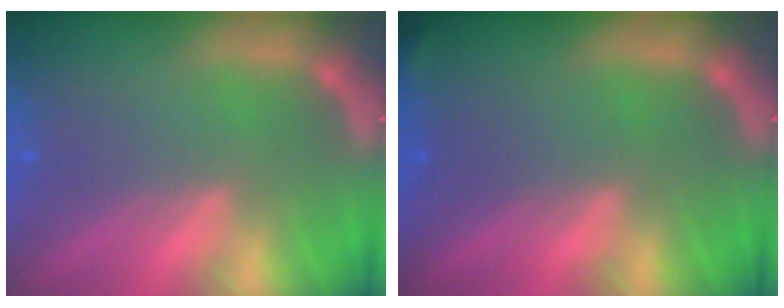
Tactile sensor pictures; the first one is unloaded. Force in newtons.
{"total": 0.9}